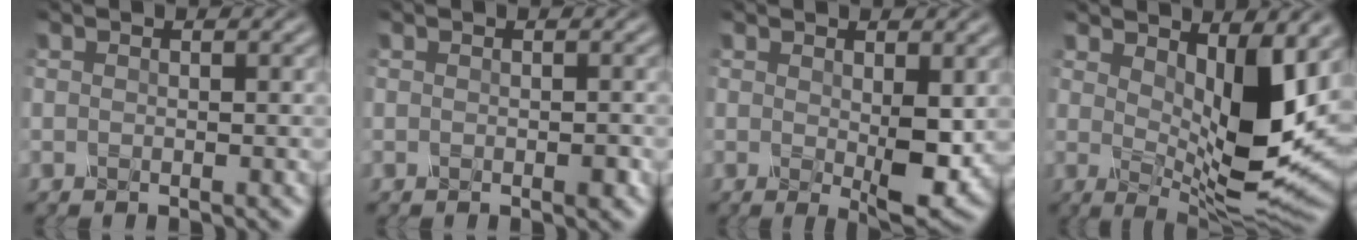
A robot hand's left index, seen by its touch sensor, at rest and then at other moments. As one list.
[{"total": 1.0, "force": [-0.7, 0.1, 0.8], "torque": [-0.016, 0.001, -0.003]}, {"total": 4.3, "force": [-0.3, 1.3, 4.0], "torque": [-0.085, -0.012, 0.005]}, {"total": 8.7, "force": [1.4, 3.4, 7.9], "torque": [-0.139, -0.017, 0.038]}]